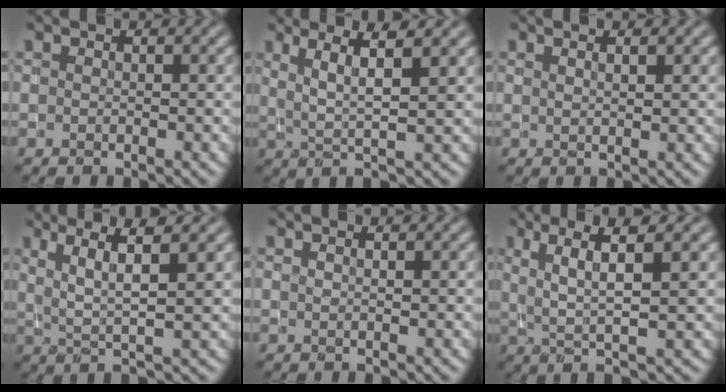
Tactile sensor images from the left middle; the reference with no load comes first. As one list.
[{"total": 4.4, "force": [1.8, 0.6, 4.0], "torque": [-0.075, -0.004, 0.037]}, {"total": 1.9, "force": [1.1, 0.7, 1.5], "torque": [-0.004, -0.001, 0.006]}, {"total": 4.6, "force": [1.8, 0.6, 4.2], "torque": [-0.079, -0.002, 0.038]}, {"total": 0.7, "force": [0.5, 0.2, 0.4], "torque": [-0.002, -0.008, 0.002]}, {"total": 5.3, "force": [1.5, 0.8, 5.0], "torque": [-0.093, 0.001, 0.030]}]